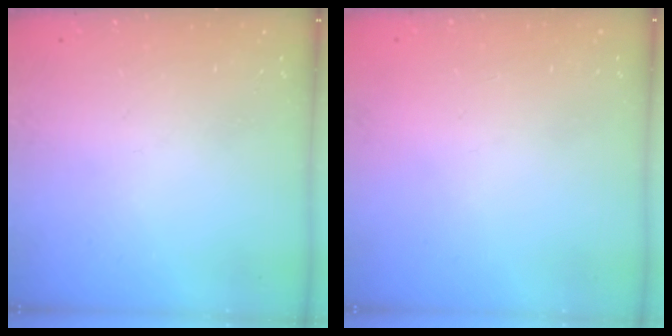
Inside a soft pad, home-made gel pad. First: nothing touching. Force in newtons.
{"total": 2.2, "press": 2.2, "slide": 0.1}